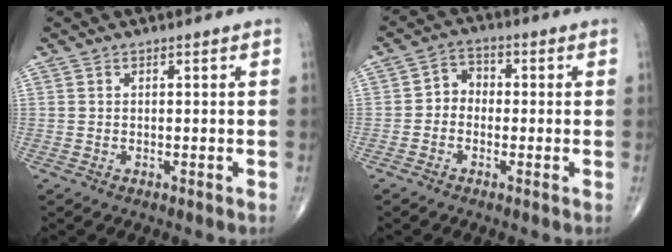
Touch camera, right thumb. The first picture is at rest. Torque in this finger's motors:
{"motor_torque": [-0.31, -0.13, 0.39, 0.09, 0.04]}